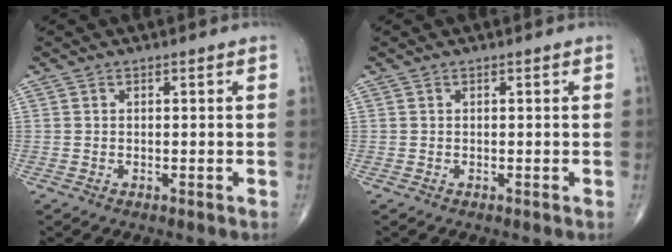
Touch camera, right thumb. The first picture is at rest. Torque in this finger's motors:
{"motor_torque": [-0.09, -0.08, 0.00, 0.00, 0.01]}